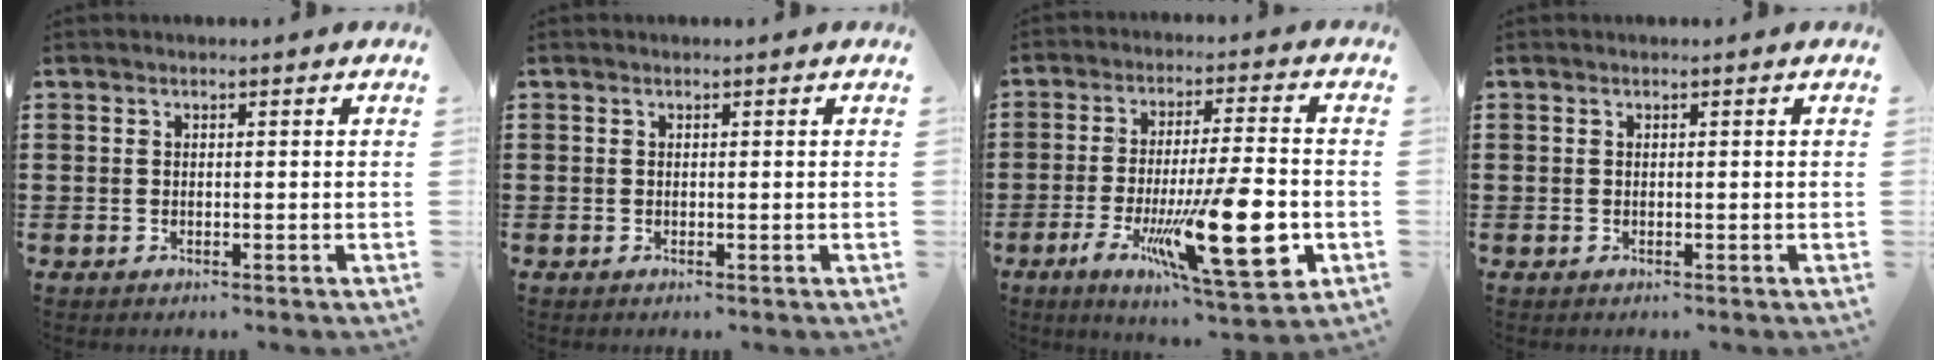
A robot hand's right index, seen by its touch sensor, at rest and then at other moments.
{"total": 0.0}
{"total": 20.1, "force": [-6.2, 5.3, 18.3], "torque": [-0.318, -0.010, -0.082]}
{"total": 0.0}